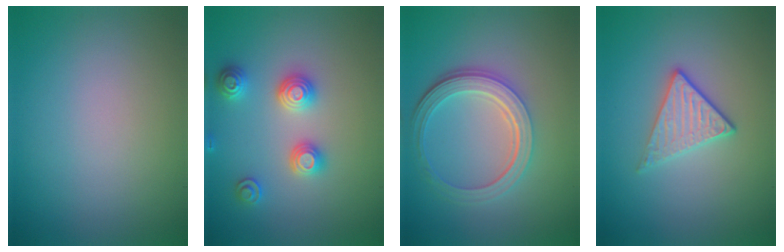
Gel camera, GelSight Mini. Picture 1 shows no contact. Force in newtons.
{"total": 3.1, "press": 3.0, "slide": 0.4}
{"total": 5.2, "press": 3.8, "slide": 3.5}
{"total": 2.3, "press": 2.0, "slide": 1.0}